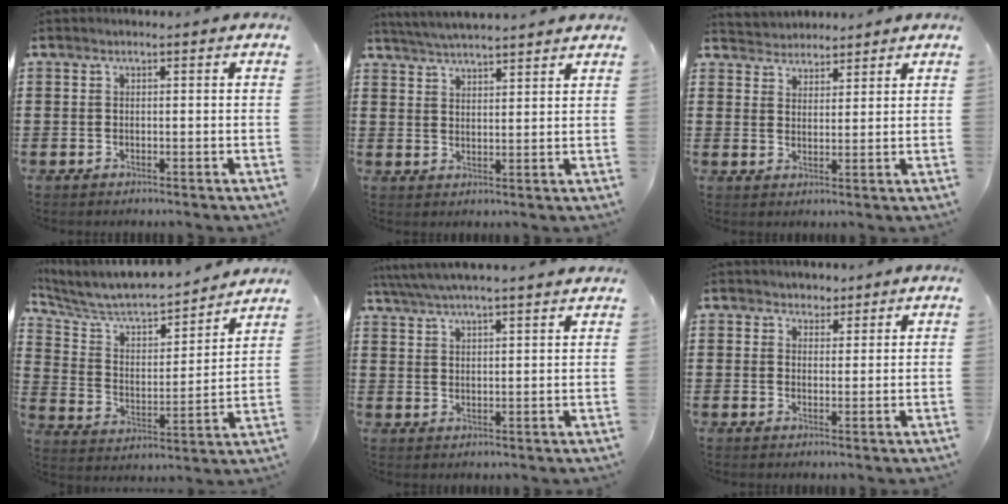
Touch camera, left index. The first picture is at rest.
{"total": 3.9, "force": [3.8, -0.5, 0.5], "torque": [-0.021, -0.014, 0.069]}
{"total": 3.2, "force": [2.9, 1.1, -0.6], "torque": [-0.001, -0.004, 0.055]}
{"total": 6.4, "force": [6.0, 1.6, 1.7], "torque": [-0.065, -0.047, 0.097]}
{"total": 4.5, "force": [4.2, -0.3, 1.6], "torque": [-0.045, -0.015, 0.074]}
{"total": 2.3, "force": [1.8, 1.4, -0.1], "torque": [-0.008, 0.009, 0.032]}